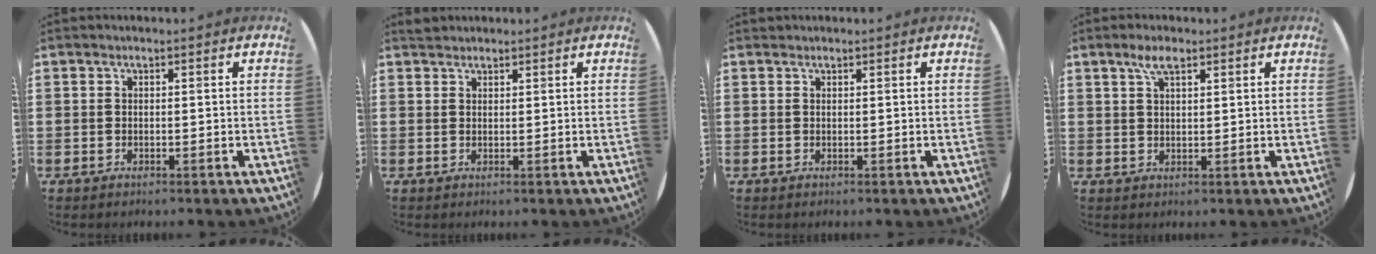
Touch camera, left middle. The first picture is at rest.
{"total": 1.2, "force": [1.1, 0.3, 0.0], "torque": [-0.002, 0.003, 0.022]}
{"total": 0.0}
{"total": 3.3, "force": [2.1, 1.1, 2.3], "torque": [-0.043, 0.004, 0.035]}